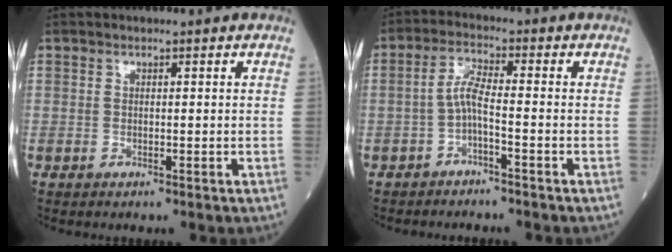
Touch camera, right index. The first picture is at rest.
{"total": 3.7, "force": [-1.6, 0.3, 3.3], "torque": [-0.067, 0.011, -0.033]}